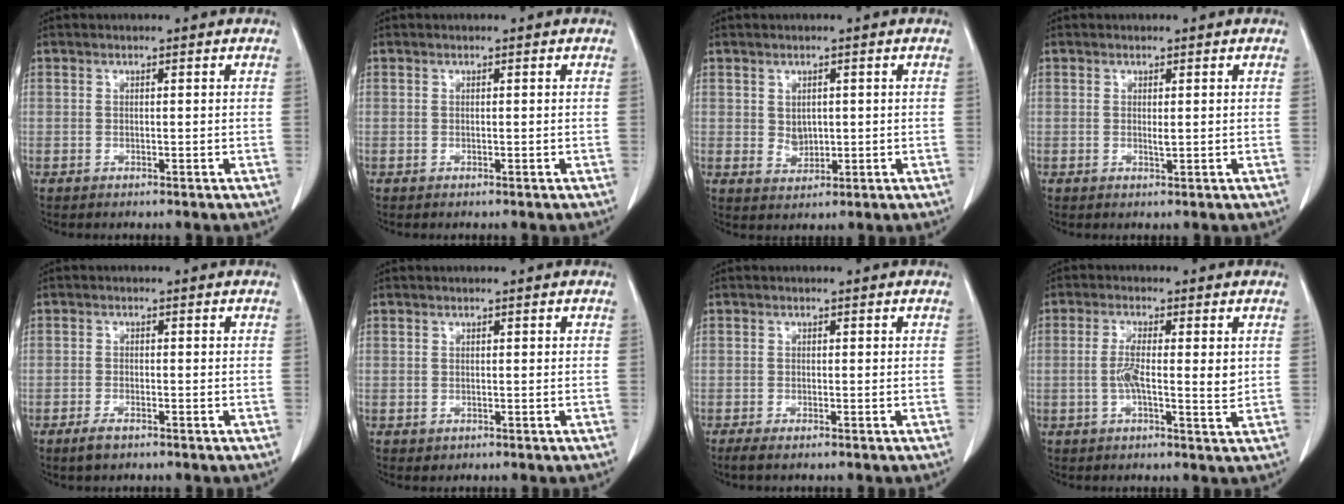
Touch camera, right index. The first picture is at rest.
{"total": 0.0}
{"total": 2.7, "force": [0.4, 2.0, 1.7], "torque": [-0.030, -0.003, 0.016]}
{"total": 0.8, "force": [0.2, 0.1, 0.8], "torque": [-0.018, -0.005, 0.004]}
{"total": 2.2, "force": [-1.5, 0.8, 1.4], "torque": [-0.030, -0.002, -0.024]}
{"total": 0.5, "force": [0.0, 0.5, 0.1], "torque": [0.002, 0.003, 0.001]}
{"total": 1.7, "force": [-1.2, 0.3, 1.1], "torque": [-0.020, -0.004, -0.020]}
{"total": 5.9, "force": [0.2, 1.2, 5.8], "torque": [-0.100, -0.003, -0.001]}